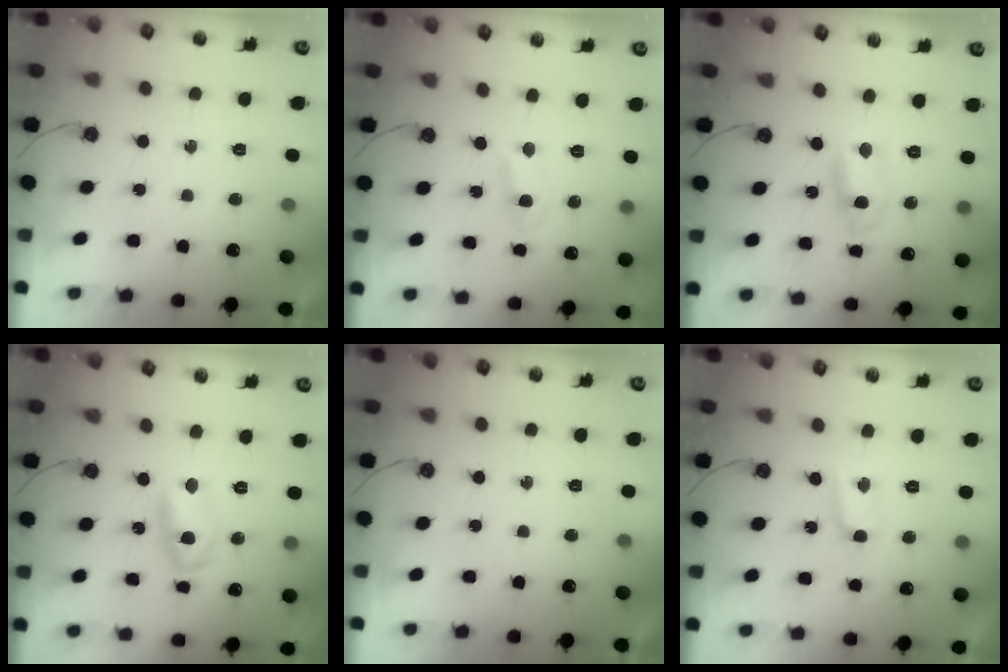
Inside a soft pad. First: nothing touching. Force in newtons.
{"total": 2.1, "press": 2.1, "slide": 0.3}
{"total": 2.3, "press": 2.0, "slide": 1.2}
{"total": 7.8, "press": 7.8, "slide": 0.6}
{"total": 0.0}
{"total": 3.9, "press": 3.8, "slide": 0.8}